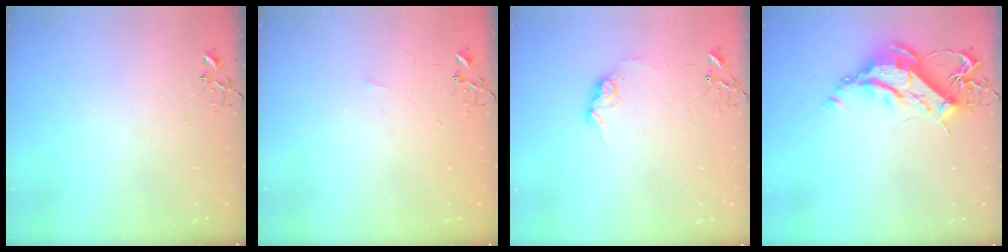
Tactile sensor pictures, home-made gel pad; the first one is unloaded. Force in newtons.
{"total": 2.7, "press": 2.6, "slide": 0.4}
{"total": 9.0, "press": 9.0, "slide": 0.4}
{"total": 14.2, "press": 14.1, "slide": 1.5}